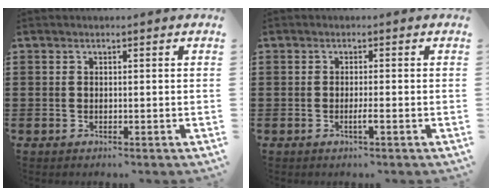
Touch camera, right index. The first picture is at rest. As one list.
[{"total": 1.7, "force": [-0.7, 0.0, 1.6], "torque": [-0.027, -0.003, -0.013]}]